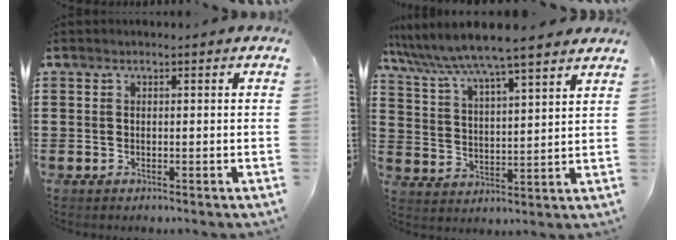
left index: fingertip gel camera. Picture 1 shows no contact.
{"total": 6.3, "force": [5.8, 0.0, 2.6], "torque": [-0.076, -0.031, 0.095]}